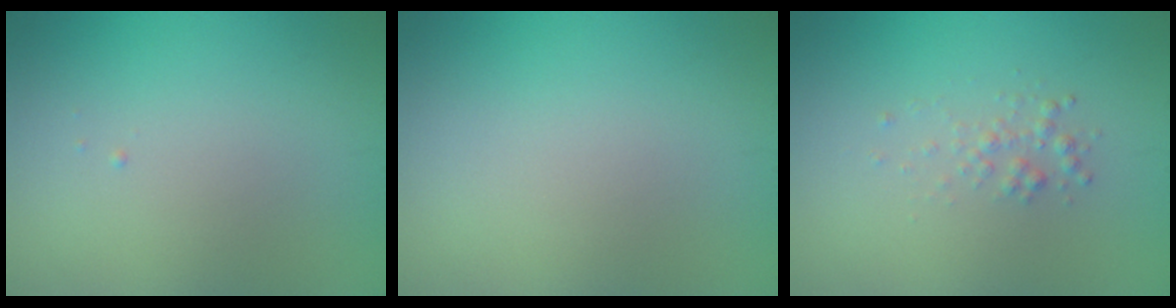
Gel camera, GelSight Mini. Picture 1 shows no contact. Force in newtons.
{"total": 0.0}
{"total": 1.1, "press": 1.1, "slide": 0.1}